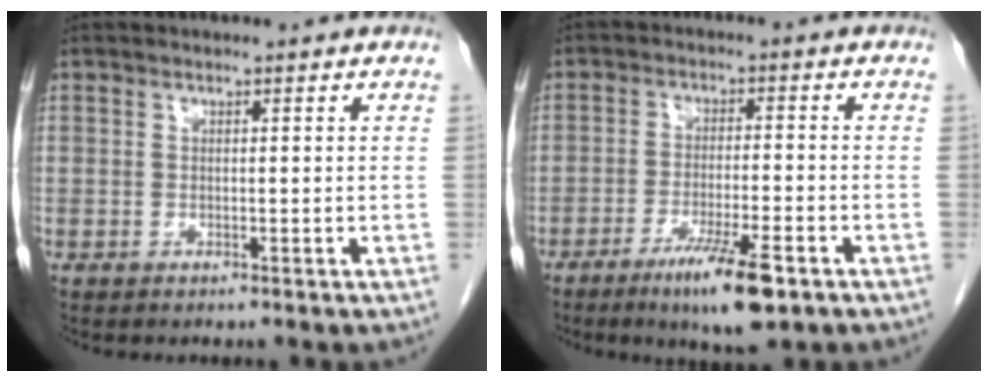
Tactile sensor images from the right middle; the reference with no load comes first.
{"total": 8.5, "force": [-5.1, 0.7, 6.8], "torque": [-0.119, -0.017, -0.081]}